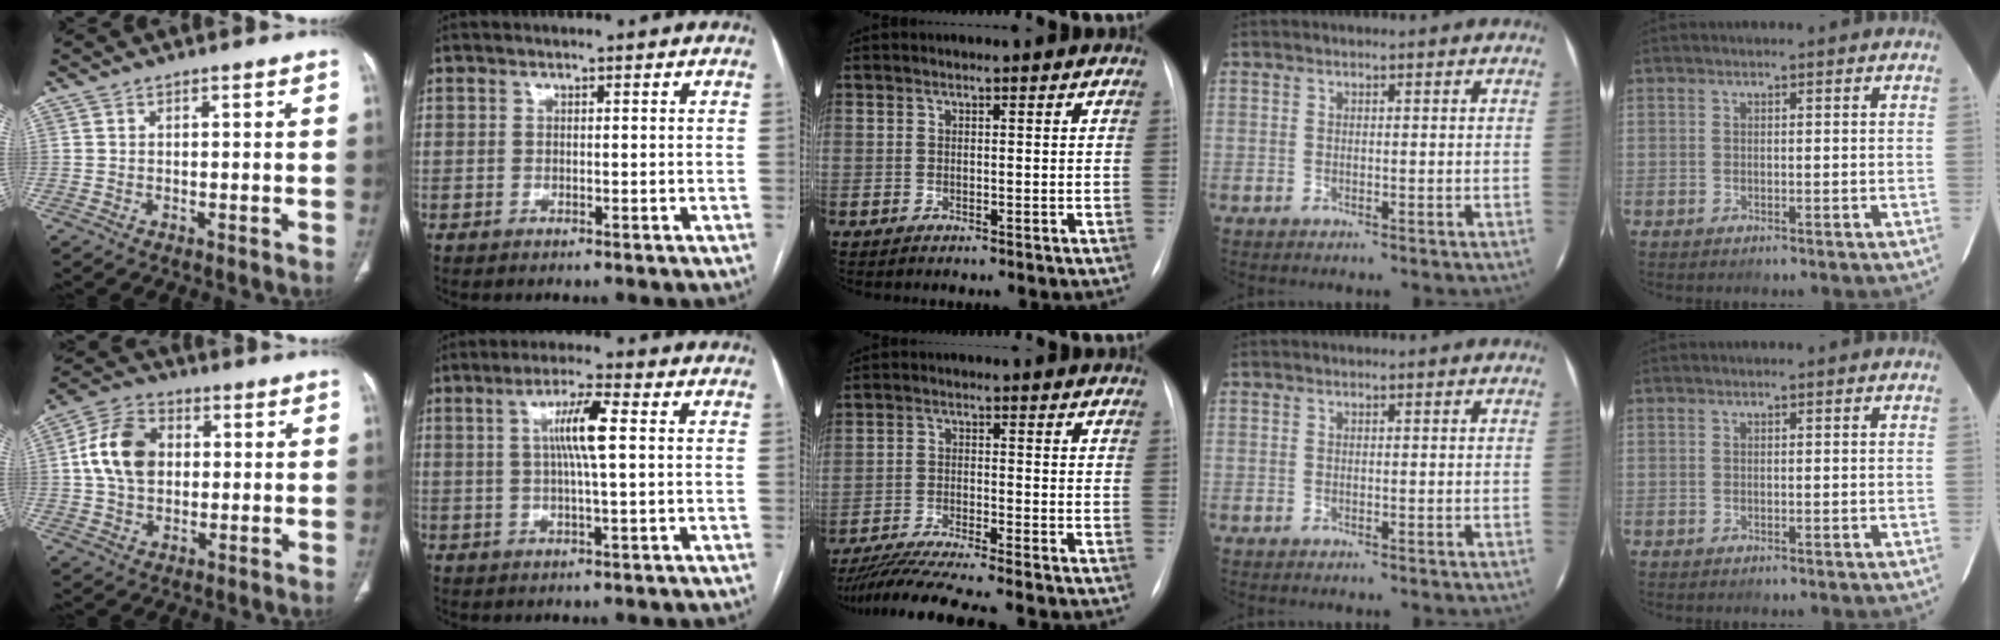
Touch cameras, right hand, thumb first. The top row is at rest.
{"thumb": {"total": 11.5, "force": [1.3, 8.4, 7.9], "torque": [-0.133, 0.016, 0.017]}, "index": {"total": 6.6, "force": [1.2, 0.2, 6.5], "torque": [-0.119, 0.005, 0.021]}, "middle": {"total": 12.2, "force": [-10.7, -0.7, 5.7], "torque": [-0.089, -0.020, -0.172]}}